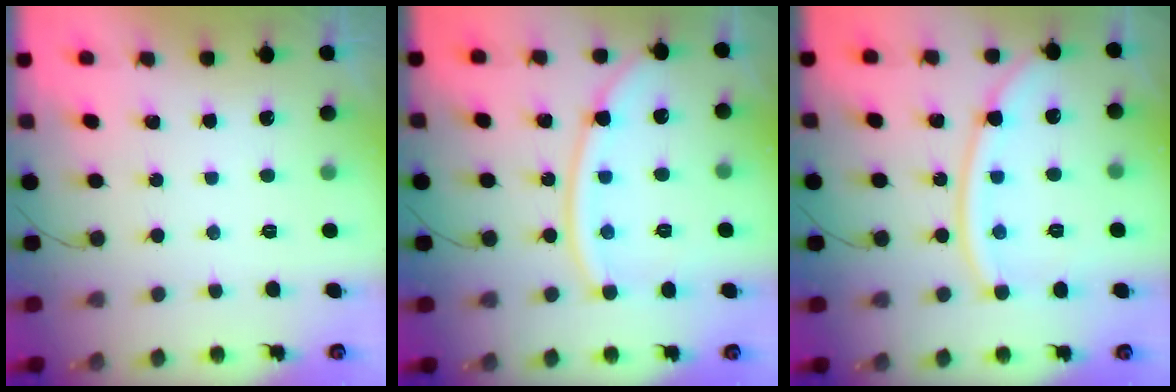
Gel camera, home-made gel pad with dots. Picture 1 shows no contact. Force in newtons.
{"total": 12.0, "press": 11.9, "slide": 1.5}
{"total": 12.0, "press": 11.9, "slide": 1.5}